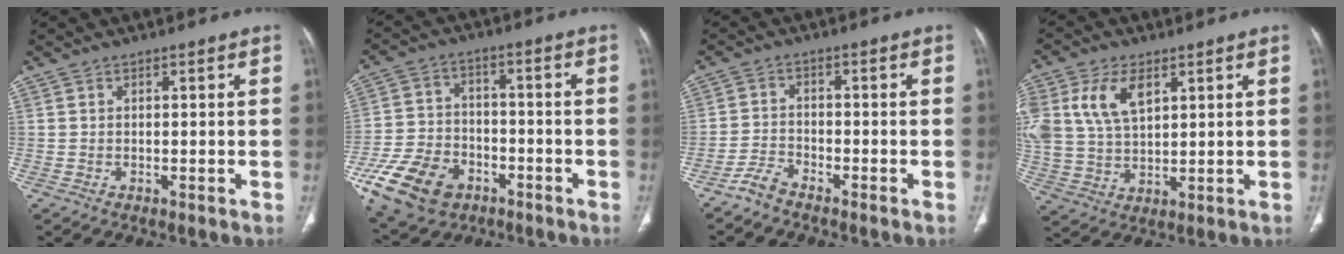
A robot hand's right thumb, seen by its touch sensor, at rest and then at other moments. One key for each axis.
{"total": 15.7, "fx": -7.9, "fy": 10.6, "fz": 8.6, "tx": -0.161, "ty": 0.031, "tz": -0.136}
{"total": 3.2, "fx": -3.0, "fy": 0.7, "fz": 0.9, "tx": -0.024, "ty": 0.008, "tz": -0.063}
{"total": 12.5, "fx": 4.9, "fy": 7.4, "fz": 8.8, "tx": -0.178, "ty": -0.004, "tz": 0.106}